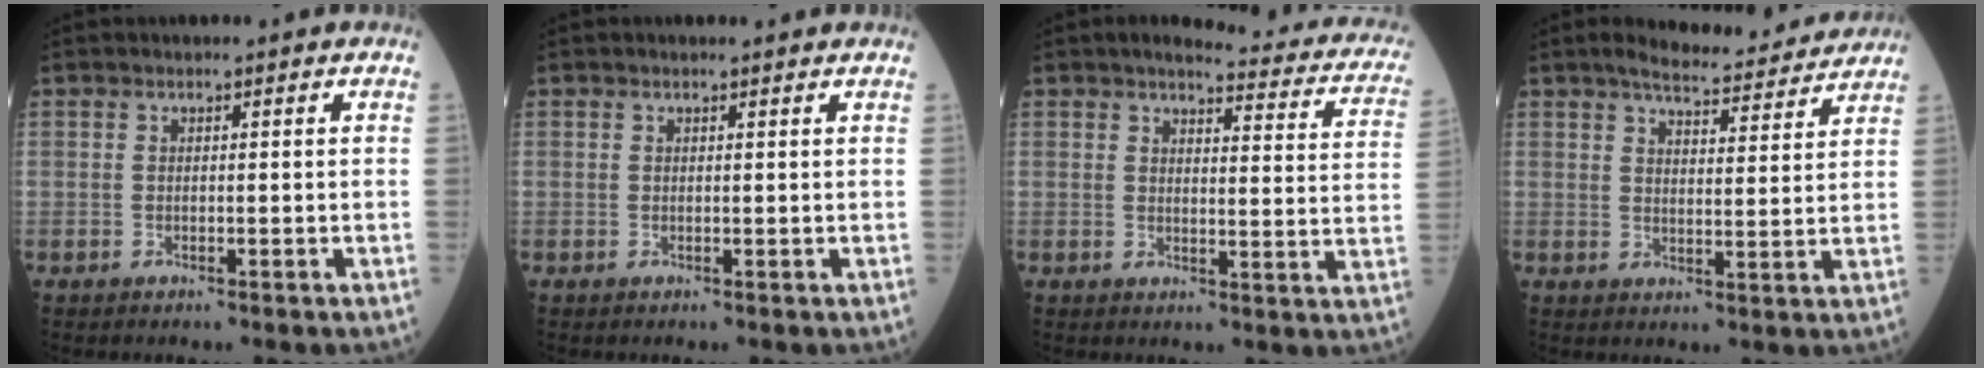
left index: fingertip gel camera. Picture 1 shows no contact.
{"total": 0.9, "force": [0.9, 0.1, 0.3], "torque": [-0.013, 0.003, 0.008]}
{"total": 15.5, "force": [13.5, 3.2, 7.0], "torque": [-0.061, -0.028, 0.127]}
{"total": 10.1, "force": [9.5, 1.4, 3.2], "torque": [-0.046, 0.006, 0.119]}